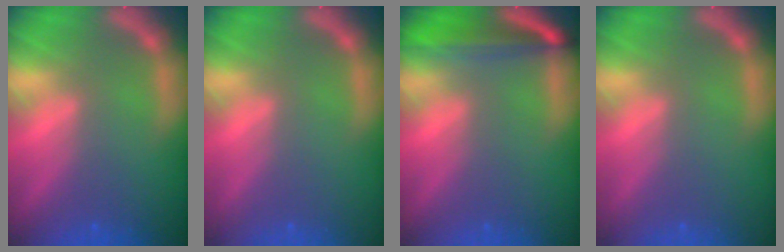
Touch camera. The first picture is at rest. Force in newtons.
{"total": 0.0}
{"total": 6.0}
{"total": 0.0}